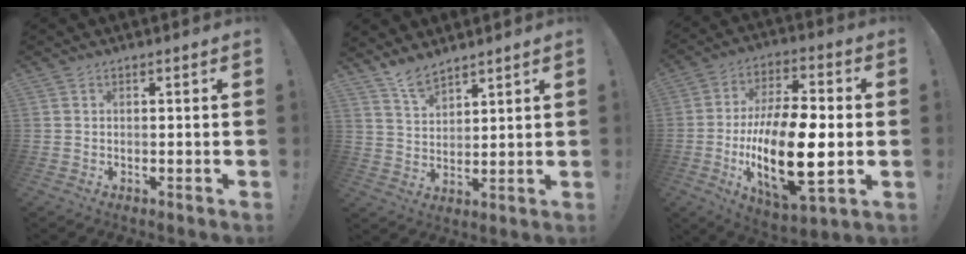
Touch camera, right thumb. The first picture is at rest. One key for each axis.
{"total": 6.1, "fx": 5.6, "fy": 1.4, "fz": 2.0, "tx": -0.049, "ty": -0.037, "tz": 0.106}
{"total": 23.2, "fx": -3.7, "fy": 9.6, "fz": 20.8, "tx": -0.384, "ty": 0.004, "tz": -0.058}